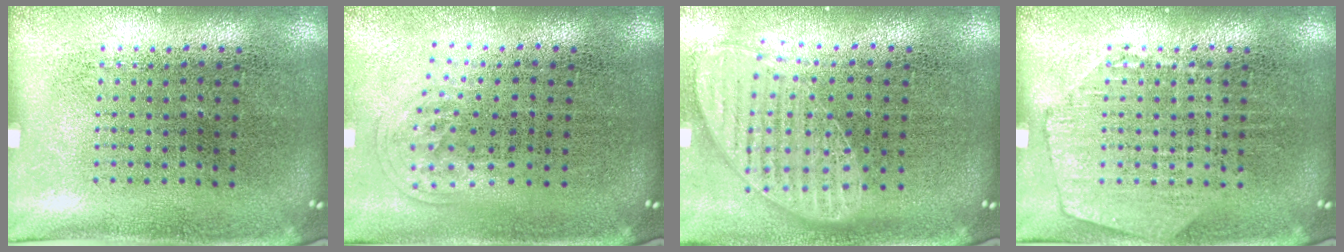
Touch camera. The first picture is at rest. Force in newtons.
{"total": 1.0, "press": 0.6, "slide": 0.8}
{"total": 1.4, "press": 1.2, "slide": 0.7}
{"total": 1.5, "press": 1.5, "slide": 0.3}